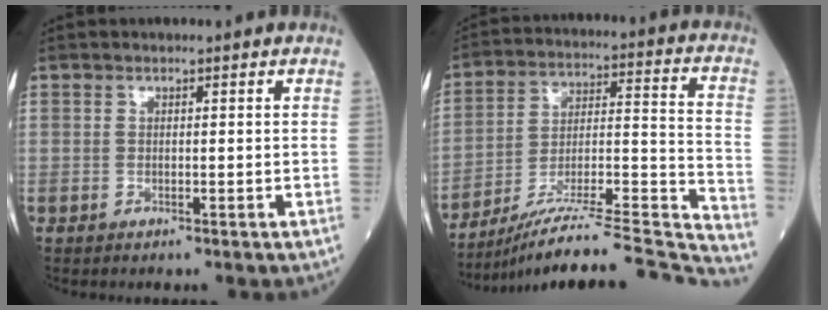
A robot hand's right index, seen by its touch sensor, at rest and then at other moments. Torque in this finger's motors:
{"motor_torque": [-0.38, -0.32, 0.15, 0.04]}